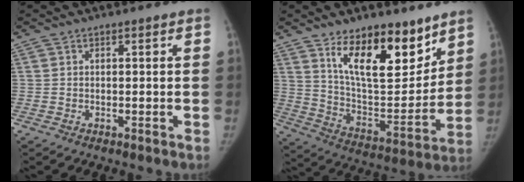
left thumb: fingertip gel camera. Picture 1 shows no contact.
{"total": 18.8, "force": [11.8, 8.1, 12.2], "torque": [-0.141, -0.091, 0.207]}